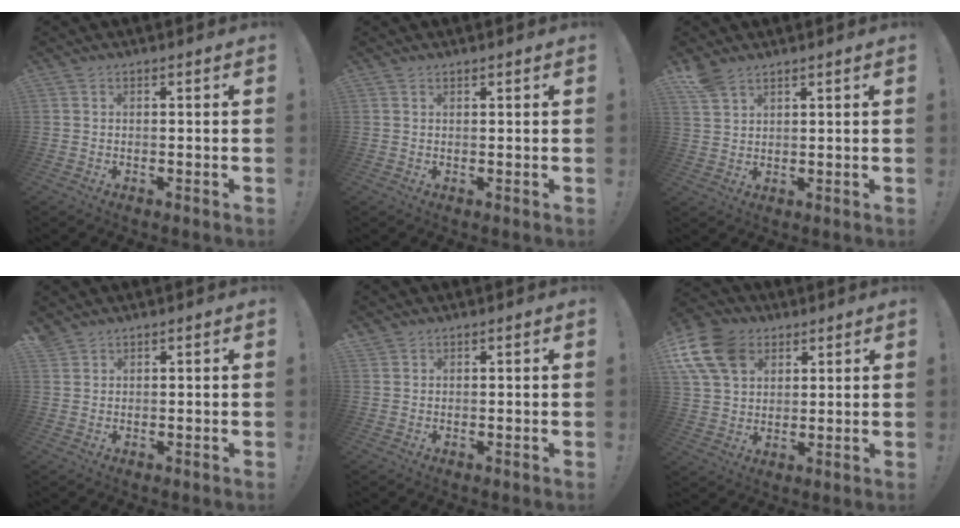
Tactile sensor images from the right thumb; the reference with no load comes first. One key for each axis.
{"total": 0.6, "fx": 0.5, "fy": 0.1, "fz": 0.1, "tx": -0.001, "ty": 0.000, "tz": 0.010}
{"total": 5.4, "fx": 4.1, "fy": 3.0, "fz": 2.0, "tx": -0.035, "ty": -0.019, "tz": 0.079}
{"total": 1.8, "fx": 1.7, "fy": 0.6, "fz": 0.3, "tx": -0.005, "ty": -0.010, "tz": 0.034}
{"total": 1.1, "fx": 0.9, "fy": 0.6, "fz": 0.1, "tx": 0.003, "ty": -0.003, "tz": 0.018}
{"total": 15.1, "fx": 6.7, "fy": 10.9, "fz": 8.0, "tx": -0.162, "ty": -0.027, "tz": 0.130}